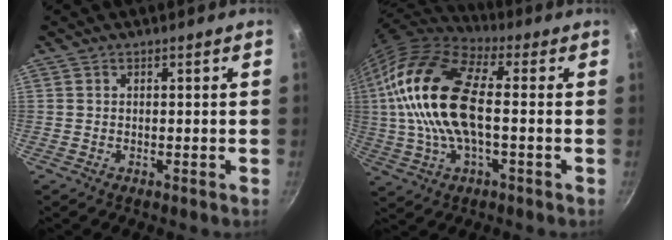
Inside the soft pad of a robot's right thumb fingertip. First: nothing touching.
{"total": 19.8, "force": [1.1, 9.4, 17.4], "torque": [-0.341, 0.023, 0.009]}